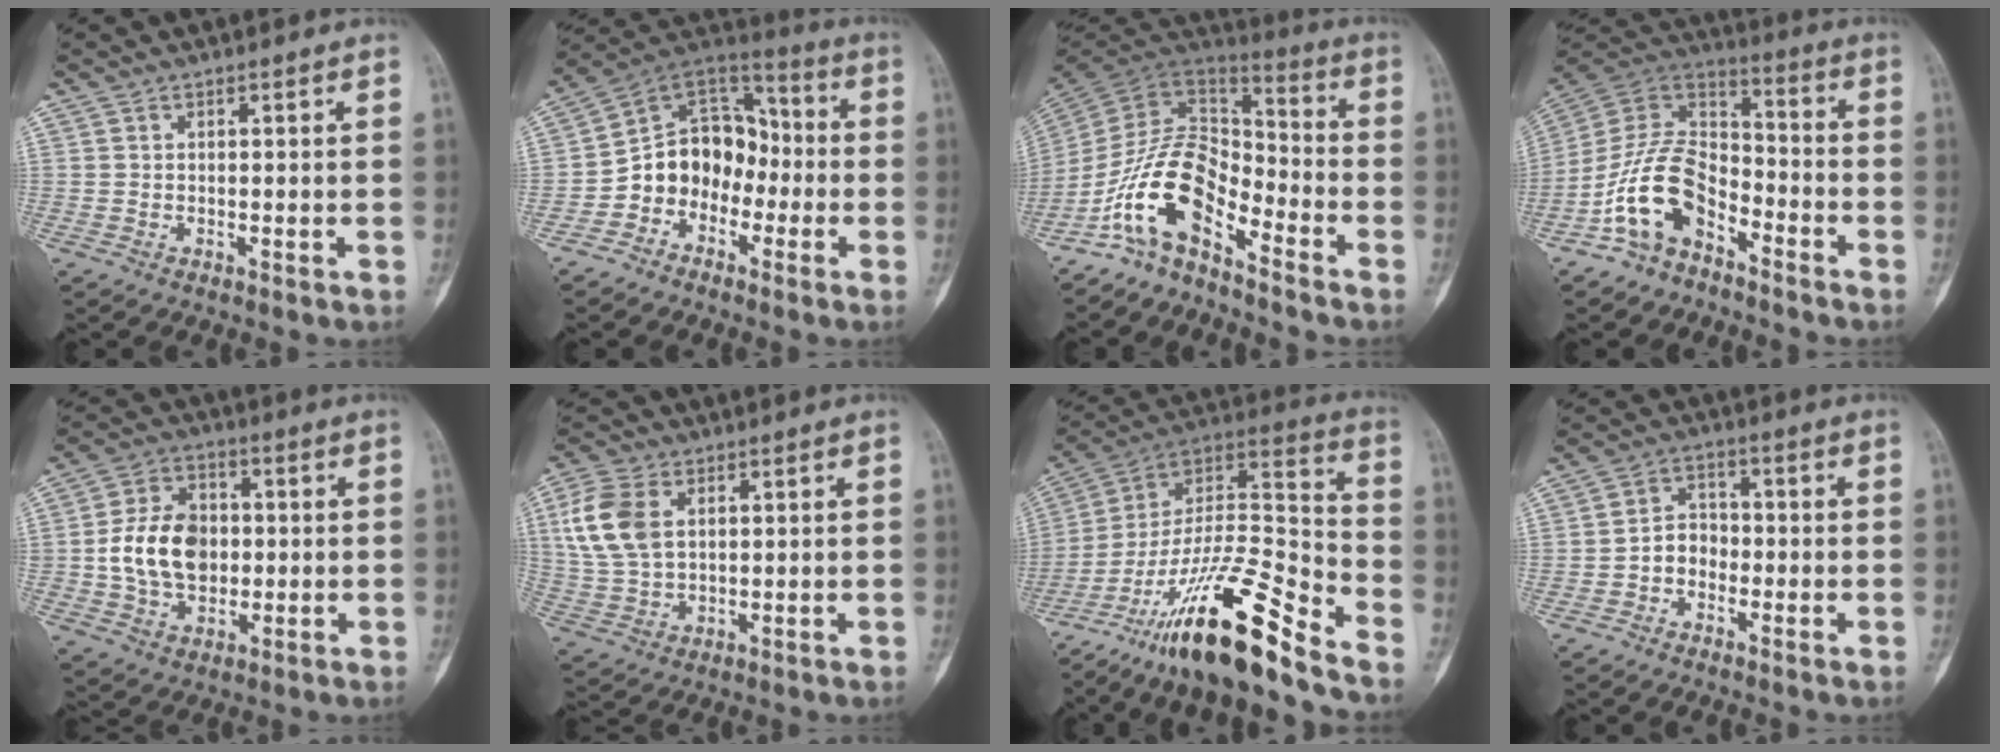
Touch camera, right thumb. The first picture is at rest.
{"total": 13.0, "force": [-3.8, 10.4, 6.7], "torque": [-0.074, 0.078, -0.082]}
{"total": 14.0, "force": [-8.5, 6.4, 9.2], "torque": [-0.156, 0.092, -0.171]}
{"total": 14.1, "force": [-7.6, 8.1, 8.7], "torque": [-0.154, 0.075, -0.155]}
{"total": 13.1, "force": [-0.1, 9.6, 8.9], "torque": [-0.133, 0.015, -0.001]}
{"total": 11.2, "force": [3.0, 7.3, 8.0], "torque": [-0.163, 0.000, 0.063]}
{"total": 23.3, "force": [-16.8, 4.0, 15.7], "torque": [-0.308, 0.082, -0.298]}
{"total": 4.6, "force": [-1.6, 3.7, 2.2], "torque": [-0.015, 0.026, -0.039]}